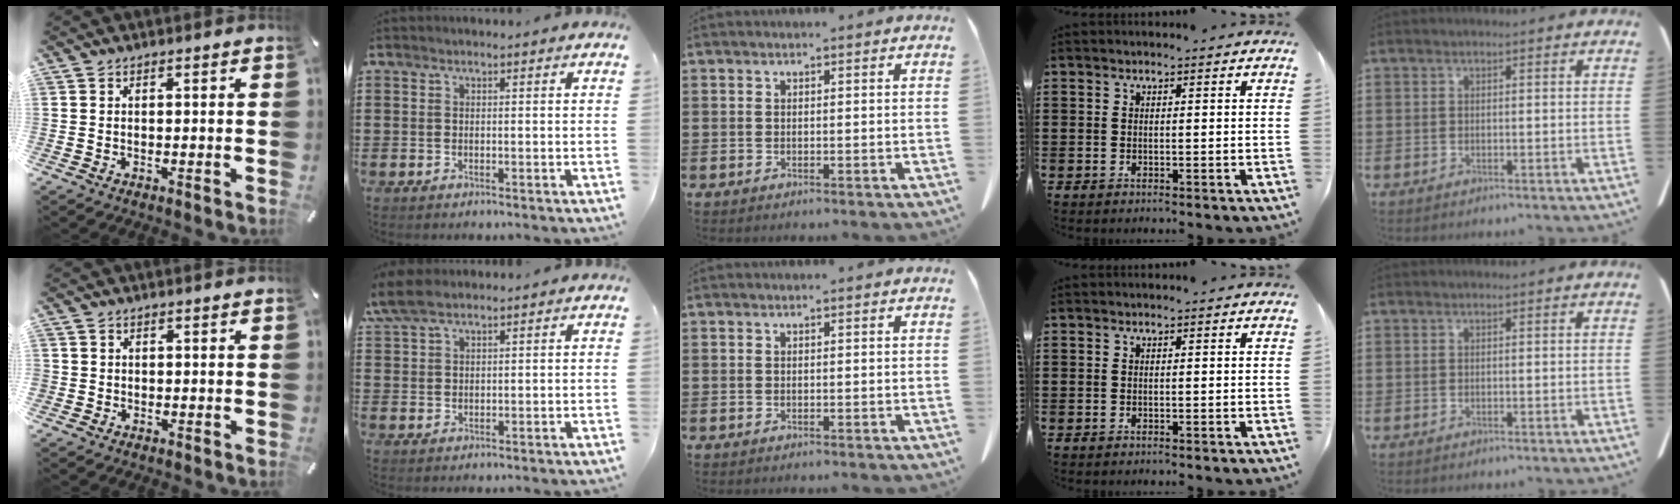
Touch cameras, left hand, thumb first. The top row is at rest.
{"thumb": {"total": 1.4, "force": [-0.4, 1.3, 0.2], "torque": [-0.001, 0.003, -0.011]}, "index": {"total": 4.7, "force": [3.4, 1.8, 2.7], "torque": [-0.068, 0.002, 0.063]}}